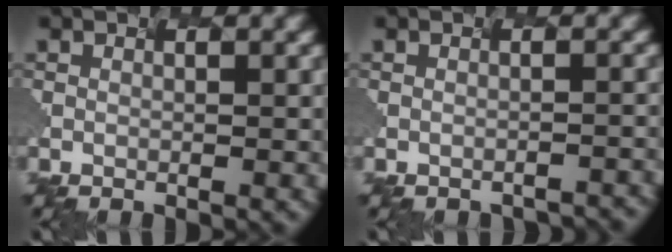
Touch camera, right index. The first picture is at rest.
{"total": 1.7, "force": [-1.4, 0.6, 0.8], "torque": [0.000, 0.001, -0.010]}